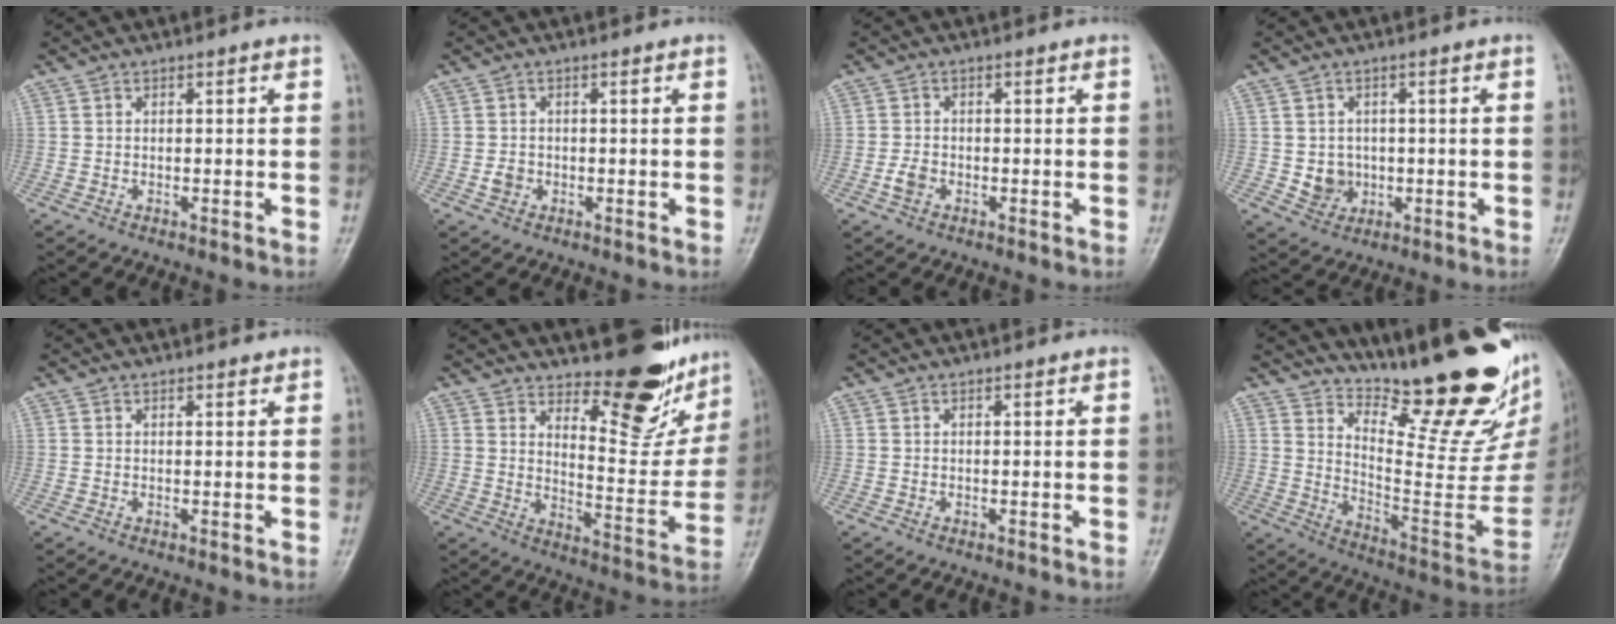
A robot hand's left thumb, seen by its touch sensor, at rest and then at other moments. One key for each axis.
{"total": 2.0, "fx": -0.3, "fy": 1.7, "fz": 1.0, "tx": -0.009, "ty": 0.003, "tz": -0.003}
{"total": 2.4, "fx": -0.7, "fy": 1.7, "fz": 1.5, "tx": -0.029, "ty": 0.004, "tz": -0.015}
{"total": 4.6, "fx": -0.1, "fy": 4.1, "fz": 2.0, "tx": -0.012, "ty": 0.001, "tz": 0.007}
{"total": 0.9, "fx": 0.8, "fy": 0.3, "fz": 0.2, "tx": -0.003, "ty": -0.008, "tz": 0.012}
{"total": 16.6, "fx": 13.1, "fy": 5.8, "fz": 8.3, "tx": -0.062, "ty": -0.118, "tz": 0.183}
{"total": 0.0}
{"total": 26.3, "fx": 19.0, "fy": 6.7, "fz": 16.9, "tx": -0.216, "ty": -0.140, "tz": 0.283}